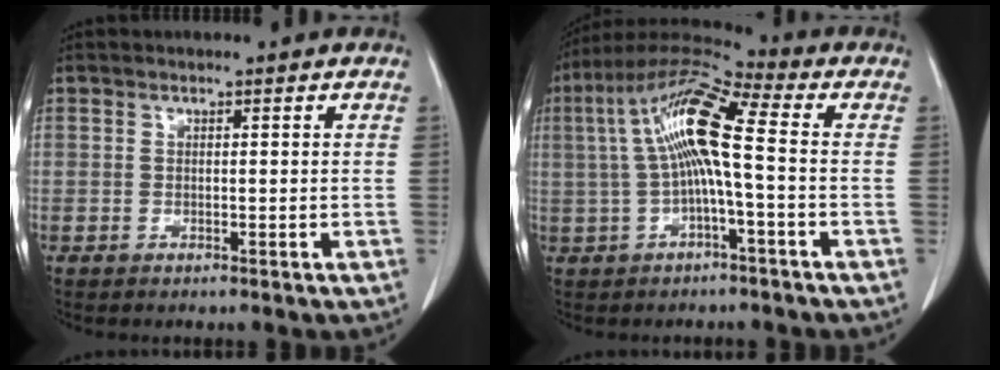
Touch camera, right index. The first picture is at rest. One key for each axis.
{"total": 11.5, "fx": 0.4, "fy": 1.1, "fz": 11.4, "tx": -0.224, "ty": 0.034, "tz": 0.001}